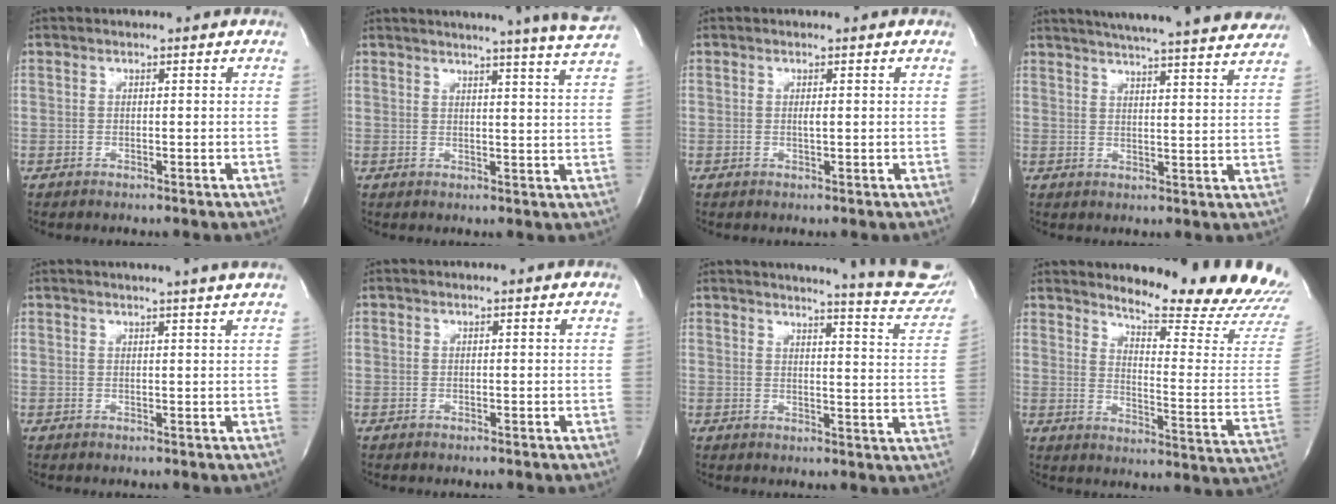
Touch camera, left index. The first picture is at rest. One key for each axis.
{"total": 14.3, "fx": 13.2, "fy": -2.0, "fz": 5.3, "tx": -0.084, "ty": -0.062, "tz": 0.145}
{"total": 0.7, "fx": 0.1, "fy": 0.0, "fz": 0.7, "tx": -0.018, "ty": -0.002, "tz": 0.003}
{"total": 24.3, "fx": 22.2, "fy": 1.0, "fz": 9.8, "tx": -0.154, "ty": -0.025, "tz": 0.273}
{"total": 4.8, "fx": 4.2, "fy": -1.3, "fz": 1.9, "tx": -0.026, "ty": 0.000, "tz": 0.042}
{"total": 0.0}
{"total": 17.9, "fx": 16.9, "fy": 0.9, "fz": 5.8, "tx": -0.070, "ty": -0.090, "tz": 0.174}
{"total": 19.6, "fx": 18.5, "fy": 1.6, "fz": 6.4, "tx": -0.091, "ty": -0.122, "tz": 0.218}